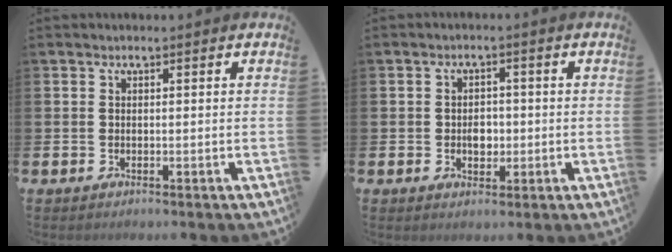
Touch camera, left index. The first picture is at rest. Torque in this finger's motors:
{"motor_torque": [0.76, 0.32, 0.07, 0.07]}